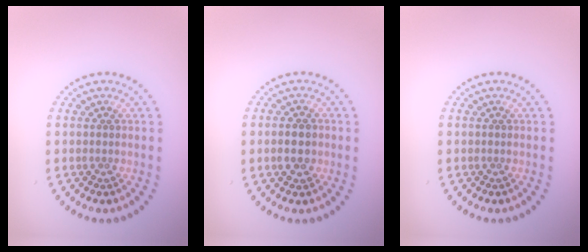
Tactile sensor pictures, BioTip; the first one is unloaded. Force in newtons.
{"total": 2.4, "press": 2.3, "slide": 0.3}
{"total": 0.0}